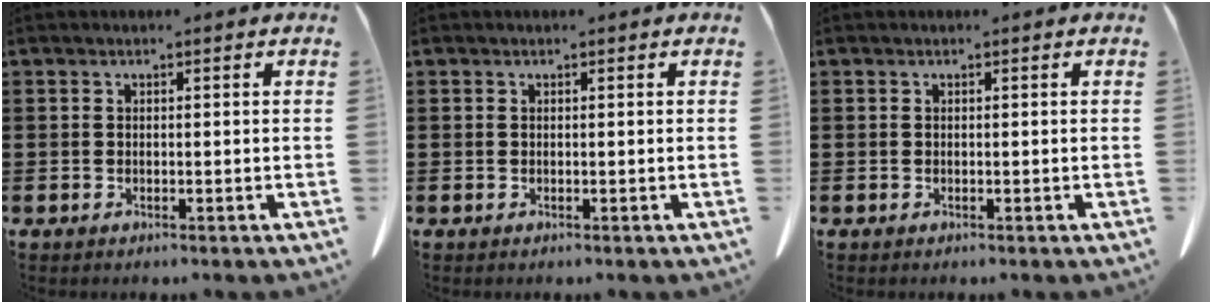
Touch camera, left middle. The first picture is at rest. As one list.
[{"total": 0.0}, {"total": 0.0}]